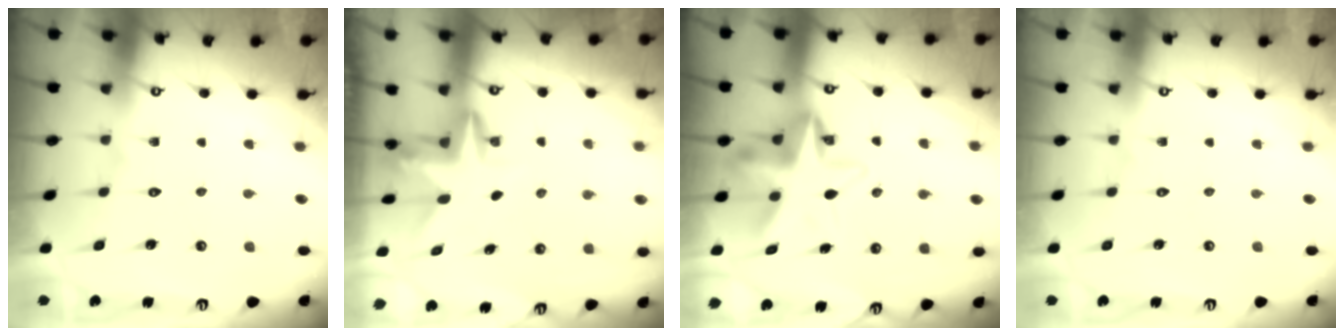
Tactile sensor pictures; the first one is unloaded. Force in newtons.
{"total": 3.3, "press": 3.3, "slide": 0.3}
{"total": 10.8, "press": 10.3, "slide": 3.1}
{"total": 0.0}